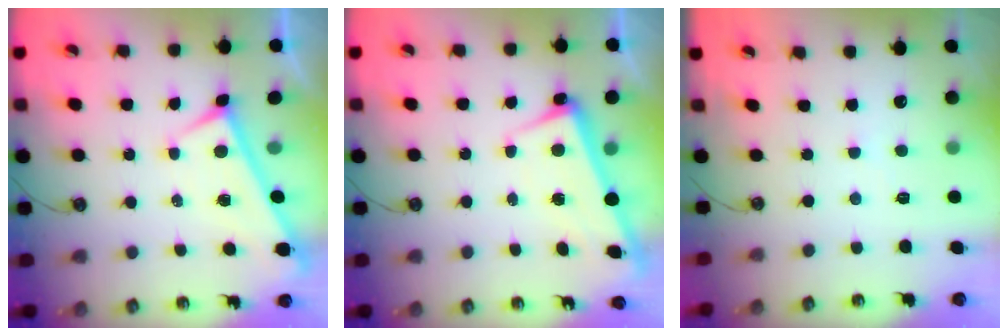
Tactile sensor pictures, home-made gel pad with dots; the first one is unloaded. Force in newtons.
{"total": 2.2, "press": 2.1, "slide": 0.5}
{"total": 0.8, "press": 0.8, "slide": 0.2}